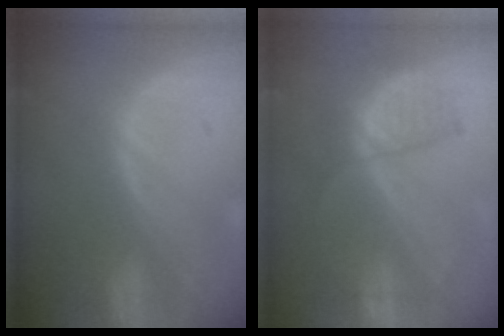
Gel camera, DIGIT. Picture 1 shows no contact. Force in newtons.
{"total": 7.2, "press": 6.0, "slide": 3.9}